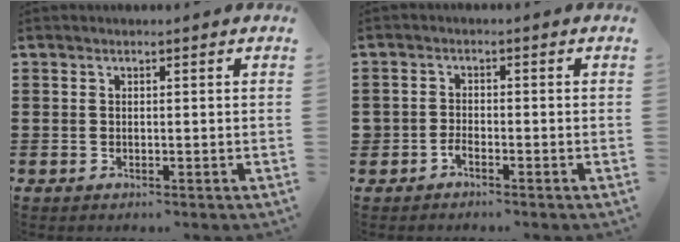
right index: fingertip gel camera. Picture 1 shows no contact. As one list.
[{"total": 1.7, "force": [-1.5, 0.6, 0.4], "torque": [-0.013, -0.002, -0.030]}]